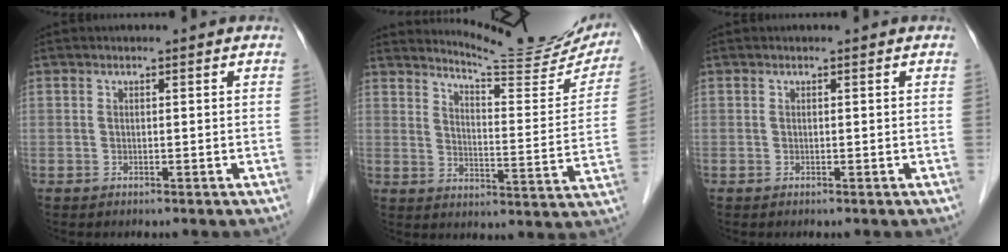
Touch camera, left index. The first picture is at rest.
{"total": 16.5, "force": [15.8, 1.2, 4.7], "torque": [-0.065, -0.071, 0.192]}
{"total": 0.0}